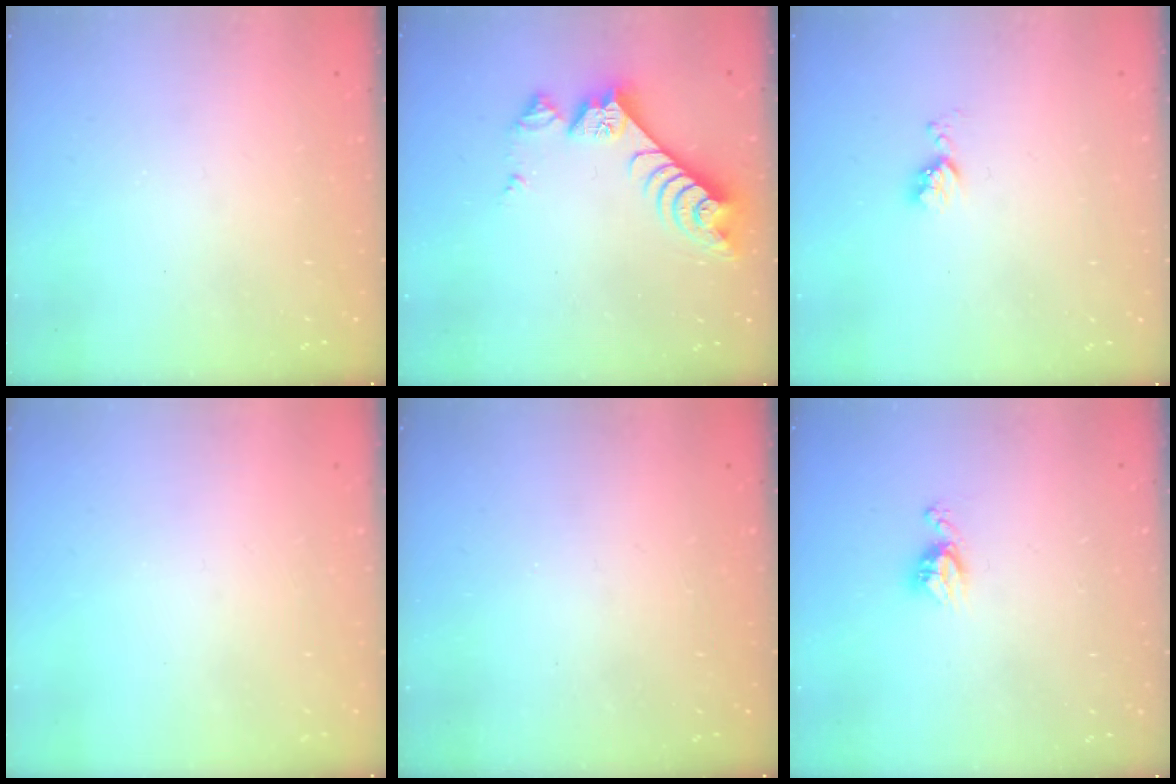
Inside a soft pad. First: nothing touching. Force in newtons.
{"total": 9.4, "press": 9.4, "slide": 0.6}
{"total": 4.0, "press": 3.9, "slide": 0.7}
{"total": 0.0}
{"total": 3.1, "press": 3.0, "slide": 0.4}
{"total": 5.2, "press": 5.2, "slide": 0.6}